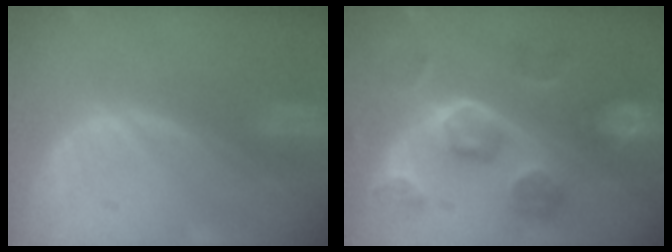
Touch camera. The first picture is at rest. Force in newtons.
{"total": 9.1, "press": 9.0, "slide": 1.4}